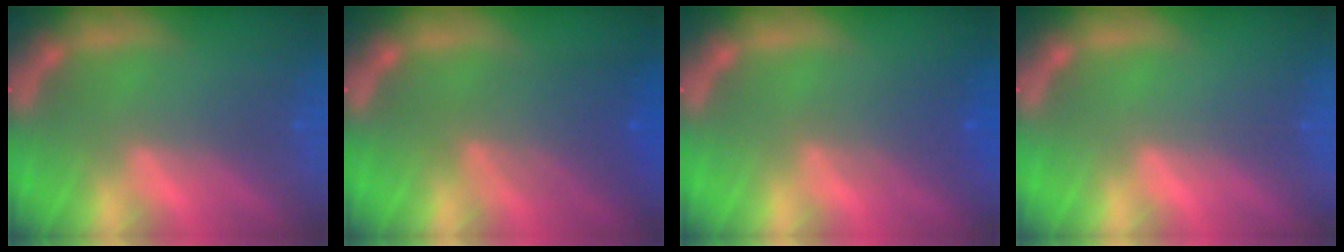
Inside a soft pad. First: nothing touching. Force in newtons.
{"total": 5.1}
{"total": 3.0}
{"total": 0.0}